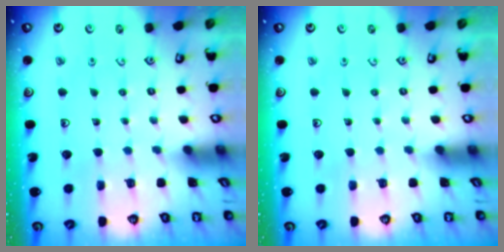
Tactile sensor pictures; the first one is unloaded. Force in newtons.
{"total": 0.0}